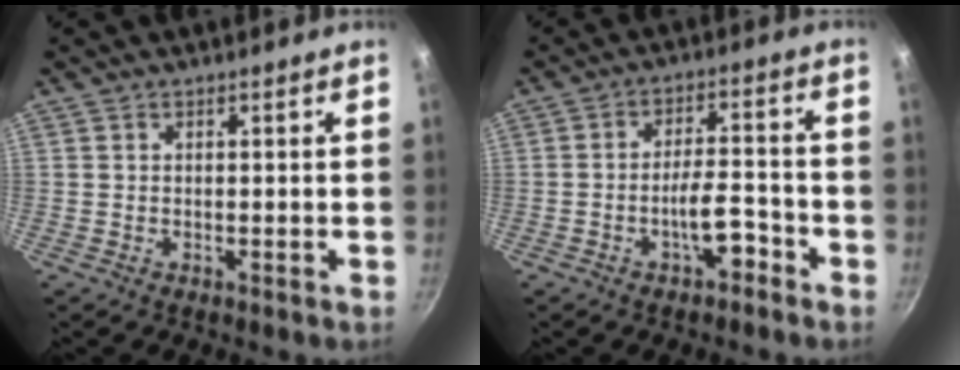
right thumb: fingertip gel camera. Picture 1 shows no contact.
{"total": 6.7, "force": [-3.6, 2.4, 5.1], "torque": [-0.071, 0.037, -0.055]}